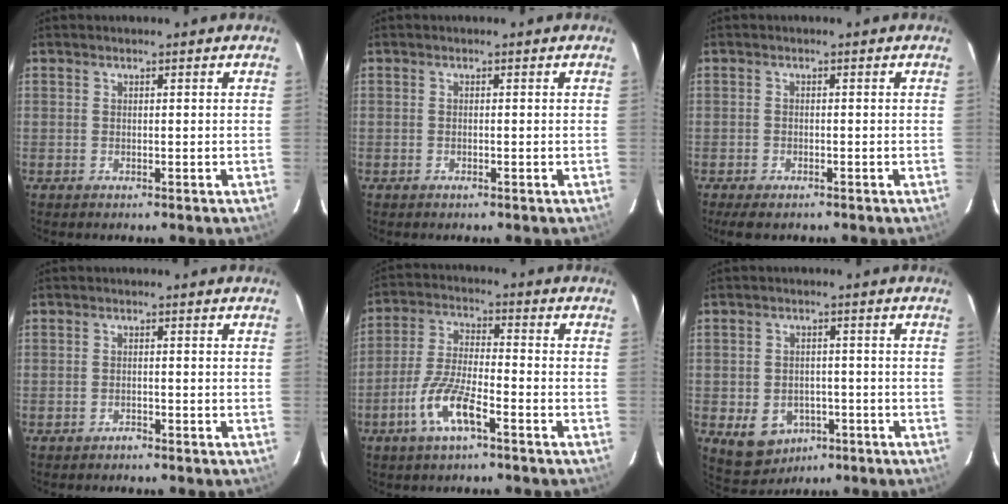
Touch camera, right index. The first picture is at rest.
{"total": 0.0}
{"total": 3.3, "force": [-2.5, 1.3, 1.8], "torque": [-0.040, -0.012, -0.042]}
{"total": 0.9, "force": [-0.9, 0.3, 0.0], "torque": [0.001, 0.002, -0.015]}
{"total": 9.4, "force": [-5.1, 2.1, 7.6], "torque": [-0.162, -0.004, -0.101]}
{"total": 8.3, "force": [-3.6, 6.5, 3.7], "torque": [-0.086, 0.002, -0.033]}